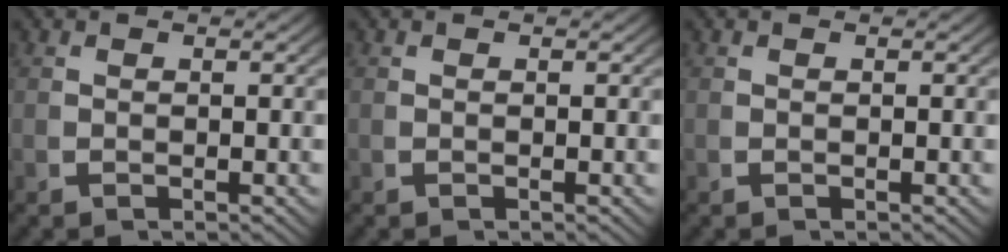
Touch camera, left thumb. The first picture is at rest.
{"total": 0.0}
{"total": 0.0}